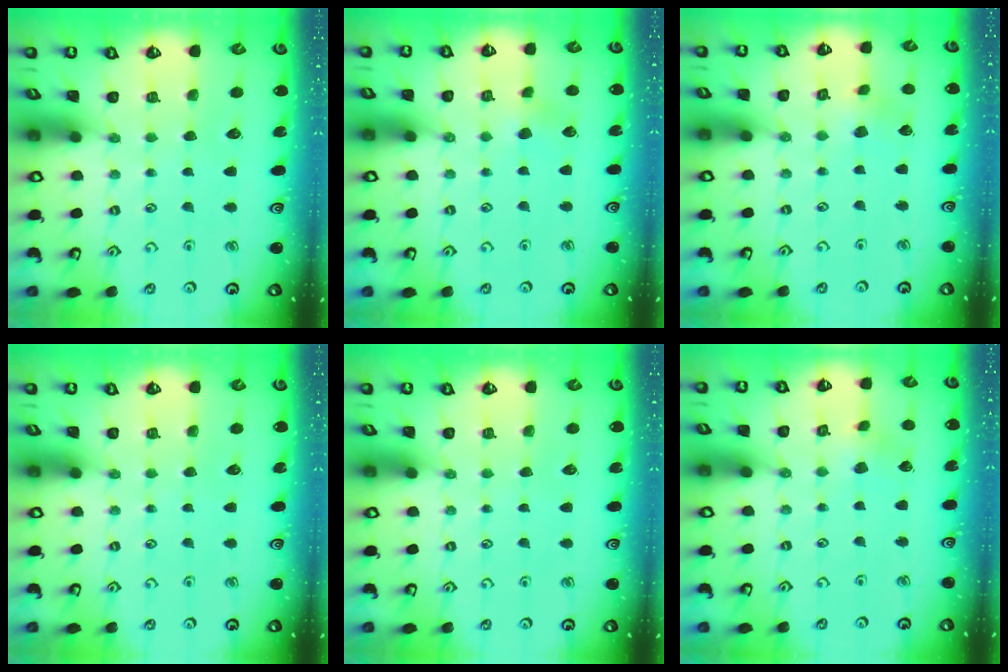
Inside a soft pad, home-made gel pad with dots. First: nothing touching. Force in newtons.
{"total": 2.8, "press": 2.8, "slide": 0.6}
{"total": 2.9, "press": 2.9, "slide": 0.3}
{"total": 0.0}
{"total": 0.0}
{"total": 2.9, "press": 2.9, "slide": 0.3}